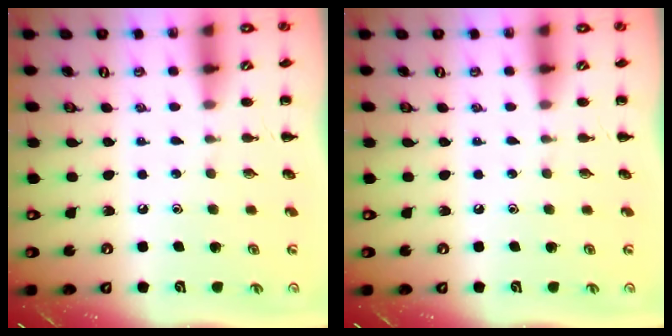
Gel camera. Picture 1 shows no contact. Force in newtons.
{"total": 0.0}